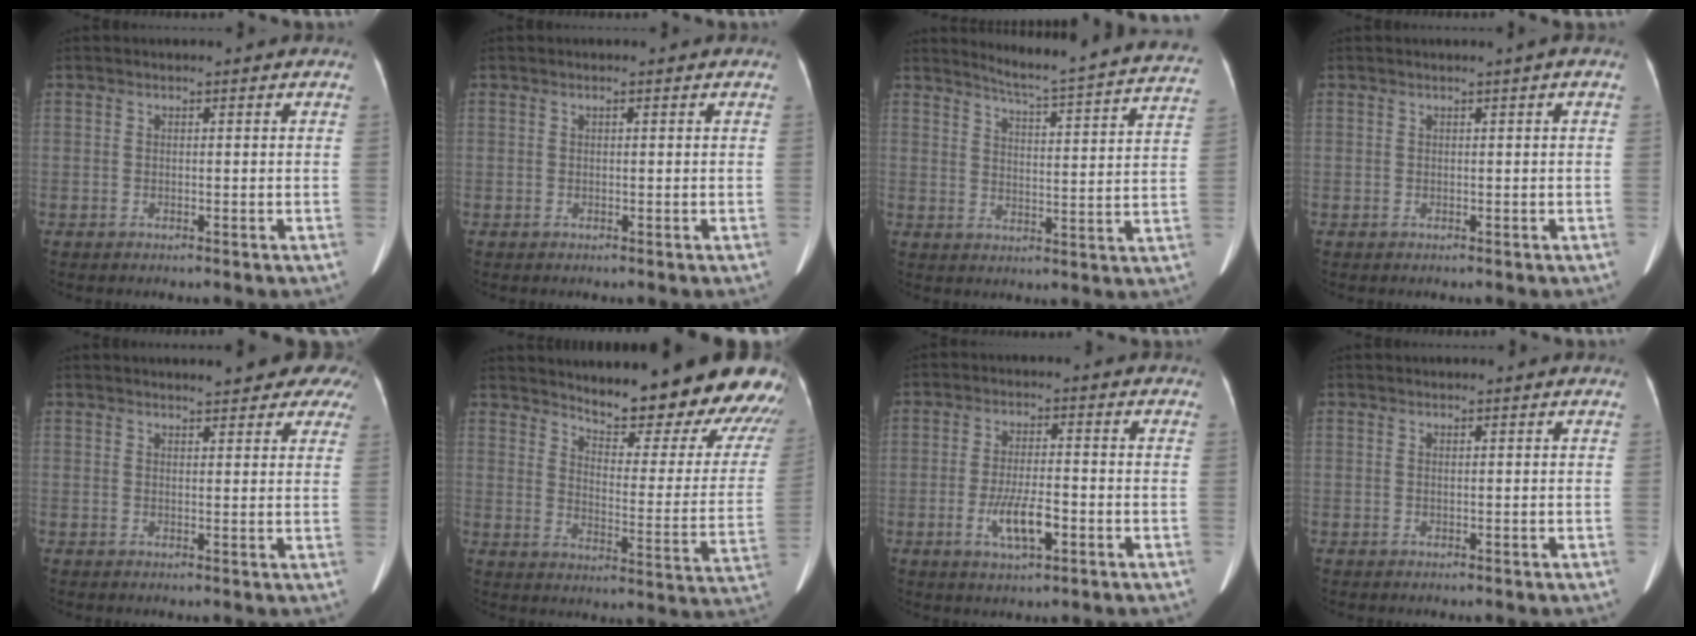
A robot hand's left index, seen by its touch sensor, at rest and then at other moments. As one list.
[{"total": 0.0}, {"total": 21.6, "force": [20.4, -0.6, 7.0], "torque": [-0.108, -0.082, 0.241]}, {"total": 0.6, "force": [0.1, -0.1, 0.5], "torque": [-0.007, 0.002, 0.003]}, {"total": 9.1, "force": [7.1, 2.7, 4.9], "torque": [-0.042, 0.003, 0.069]}, {"total": 23.3, "force": [21.0, 3.6, 9.5], "torque": [-0.113, -0.091, 0.251]}, {"total": 6.5, "force": [-2.3, 1.7, 5.8], "torque": [-0.114, -0.004, -0.038]}, {"total": 0.0}]